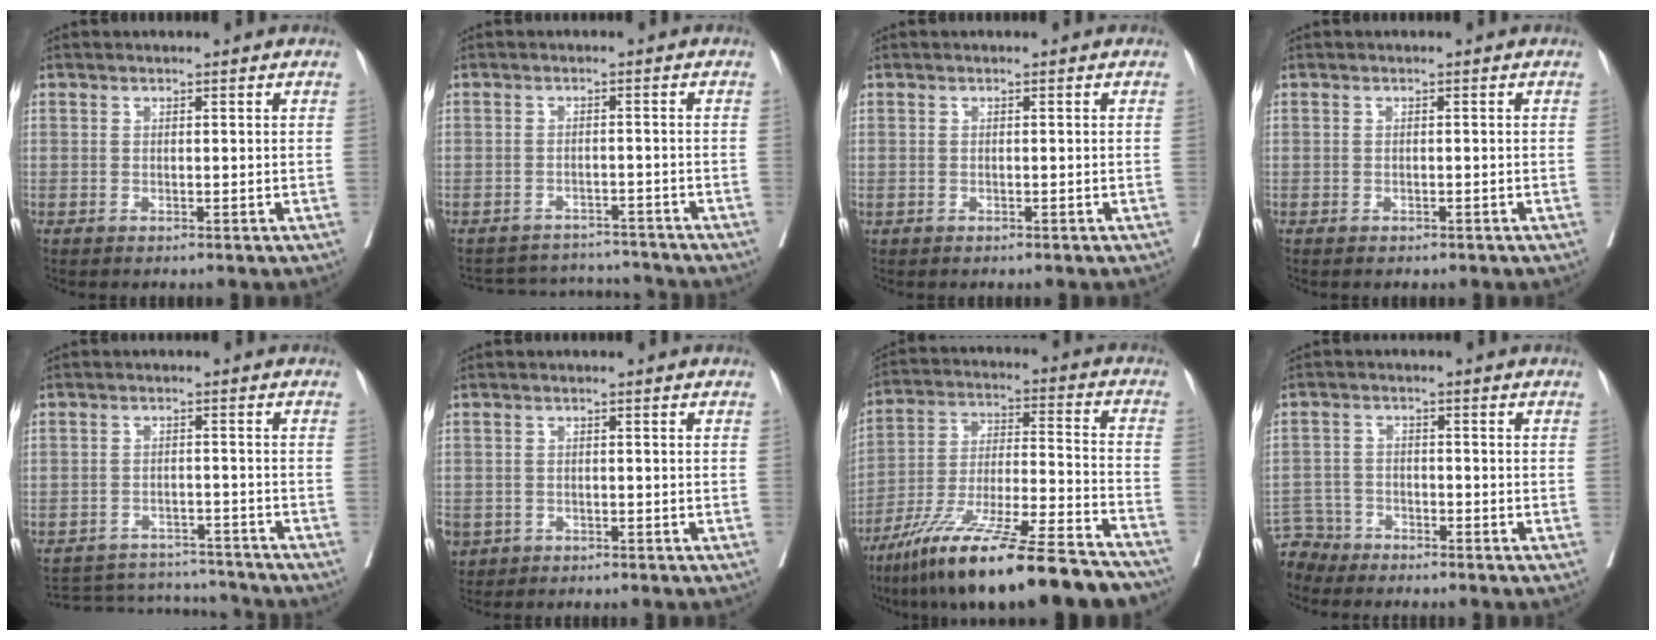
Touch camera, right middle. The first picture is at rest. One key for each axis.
{"total": 7.9, "fx": -7.6, "fy": 1.8, "fz": -0.6, "tx": 0.013, "ty": 0.021, "tz": -0.103}
{"total": 0.0}
{"total": 1.4, "fx": -1.0, "fy": 0.8, "fz": 0.4, "tx": -0.008, "ty": 0.000, "tz": -0.010}
{"total": 11.1, "fx": -10.8, "fy": 2.4, "fz": 0.7, "tx": -0.011, "ty": 0.014, "tz": -0.150}
{"total": 5.8, "fx": -3.0, "fy": 4.6, "fz": 1.8, "tx": -0.059, "ty": -0.003, "tz": -0.043}
{"total": 24.8, "fx": -19.2, "fy": 2.0, "fz": 15.7, "tx": -0.229, "ty": -0.023, "tz": -0.320}
{"total": 4.7, "fx": -4.3, "fy": 1.6, "fz": -1.1, "tx": 0.020, "ty": -0.002, "tz": -0.083}